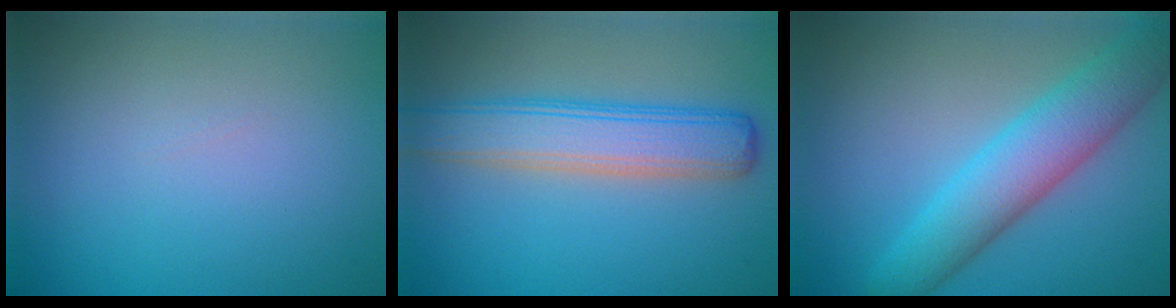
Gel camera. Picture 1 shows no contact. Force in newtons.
{"total": 5.9, "press": 5.9, "slide": 0.4}
{"total": 6.3, "press": 6.3, "slide": 0.1}